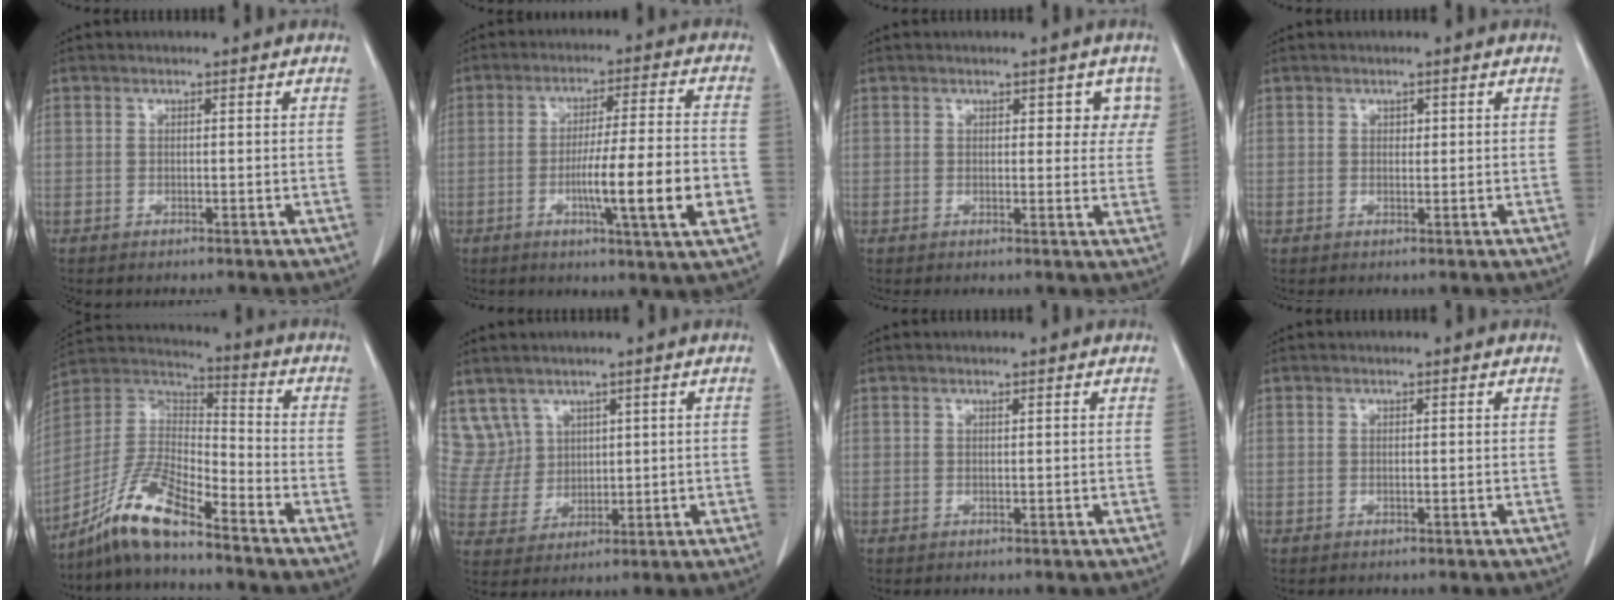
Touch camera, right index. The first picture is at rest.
{"total": 12.6, "force": [-3.4, -0.2, 12.2], "torque": [-0.194, -0.008, -0.058]}
{"total": 3.7, "force": [1.9, 2.3, 2.2], "torque": [0.001, 0.004, 0.016]}
{"total": 0.7, "force": [0.3, 0.6, 0.4], "torque": [-0.002, 0.000, 0.003]}
{"total": 11.3, "force": [-8.6, 1.9, 7.0], "torque": [-0.152, 0.011, -0.166]}
{"total": 6.7, "force": [4.1, 5.2, -0.1], "torque": [-0.001, 0.018, 0.098]}
{"total": 0.0}
{"total": 0.0}